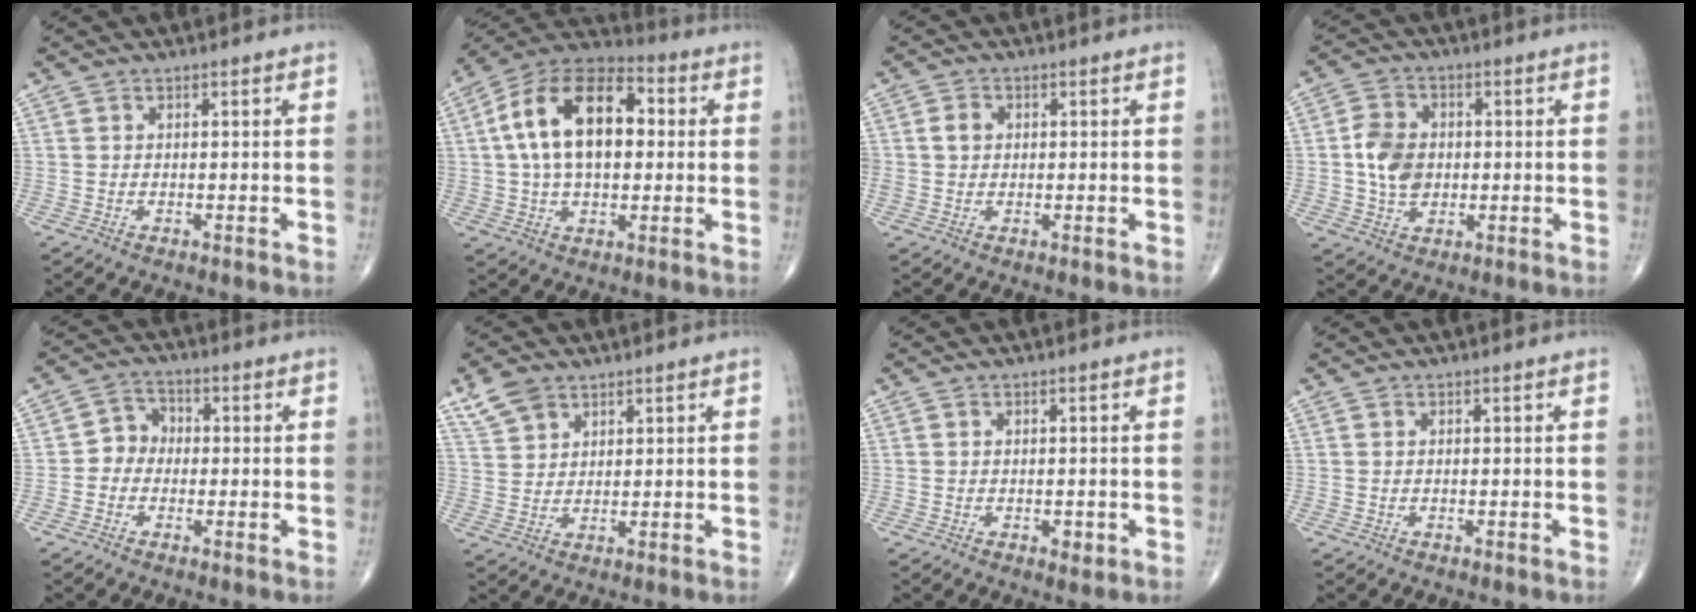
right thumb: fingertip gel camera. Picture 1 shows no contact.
{"total": 19.2, "force": [2.7, 11.2, 15.3], "torque": [-0.255, 0.026, 0.039]}
{"total": 3.1, "force": [0.4, 2.6, 1.6], "torque": [-0.022, 0.005, 0.008]}
{"total": 7.9, "force": [0.0, 6.1, 5.1], "torque": [-0.079, 0.004, -0.002]}
{"total": 4.4, "force": [-0.8, 3.9, 1.9], "torque": [-0.009, 0.019, -0.028]}
{"total": 5.4, "force": [3.8, 3.3, 2.2], "torque": [-0.032, -0.011, 0.080]}
{"total": 1.6, "force": [-0.4, 1.0, 1.2], "torque": [-0.011, -0.002, -0.004]}
{"total": 0.0}